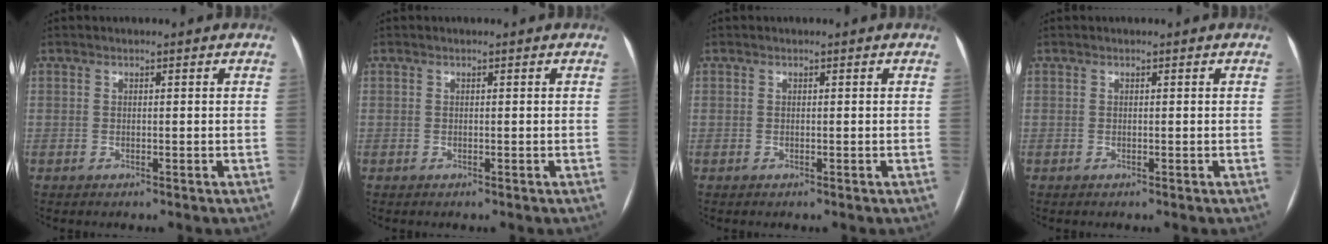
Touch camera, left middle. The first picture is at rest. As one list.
[{"total": 0.0}, {"total": 0.0}, {"total": 0.0}]